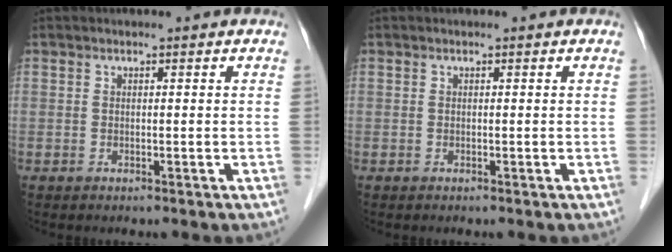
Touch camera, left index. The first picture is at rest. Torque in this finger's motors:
{"motor_torque": [0.00, 0.00, 0.00, 0.00]}